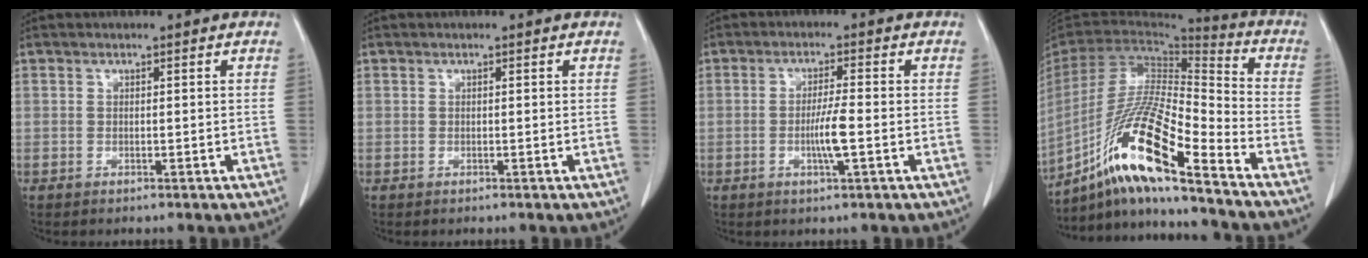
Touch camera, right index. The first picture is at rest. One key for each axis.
{"total": 0.0}
{"total": 4.4, "fx": -1.1, "fy": -0.1, "fz": 4.3, "tx": -0.081, "ty": -0.006, "tz": -0.021}
{"total": 18.4, "fx": -12.2, "fy": 0.9, "fz": 13.8, "tx": -0.287, "ty": -0.018, "tz": -0.230}